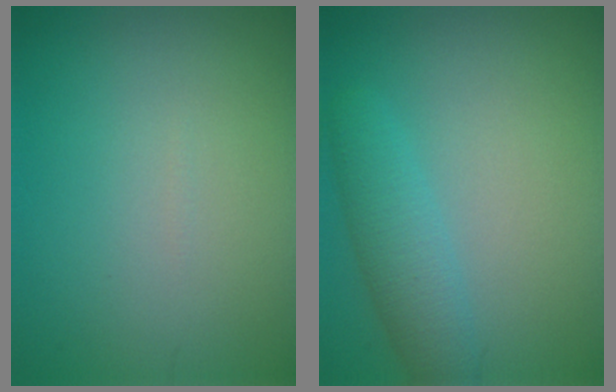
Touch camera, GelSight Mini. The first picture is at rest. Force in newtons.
{"total": 3.2, "press": 3.2, "slide": 0.1}